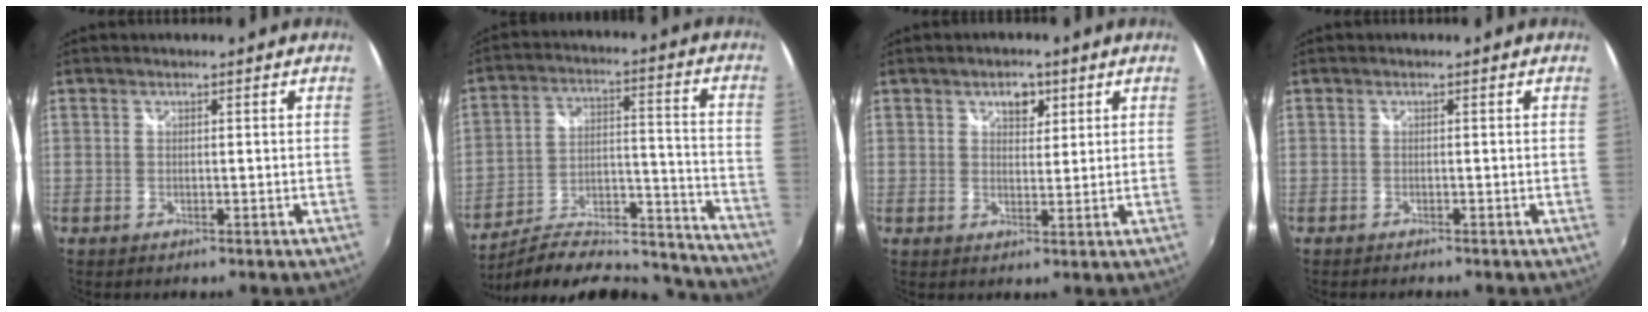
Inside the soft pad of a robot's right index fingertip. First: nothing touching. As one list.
[{"total": 26.5, "force": [-23.3, 7.0, 10.5], "torque": [-0.163, 0.011, -0.316]}, {"total": 3.7, "force": [1.9, 2.4, 2.0], "torque": [-0.023, 0.008, 0.031]}, {"total": 0.9, "force": [-0.9, 0.2, 0.1], "torque": [-0.005, -0.007, -0.018]}]